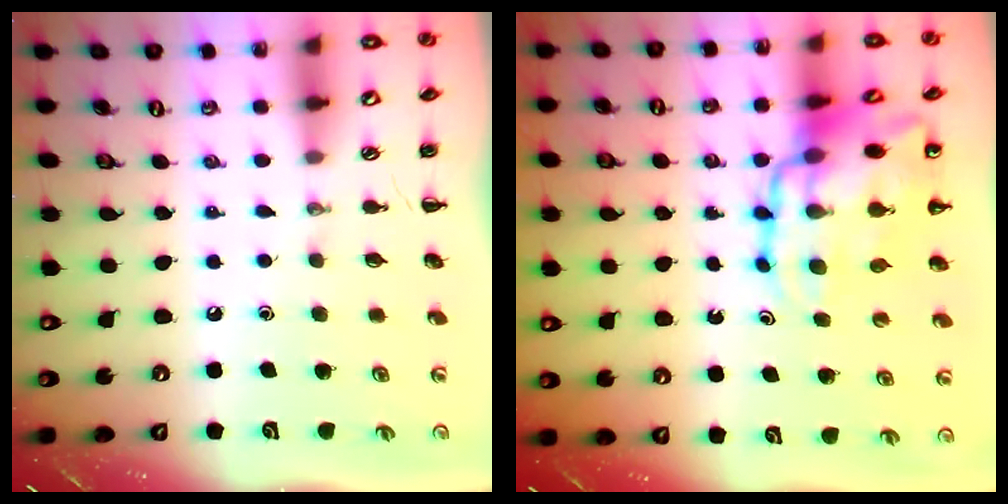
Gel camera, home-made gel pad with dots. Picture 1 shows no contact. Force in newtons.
{"total": 18.2, "press": 17.7, "slide": 4.4}